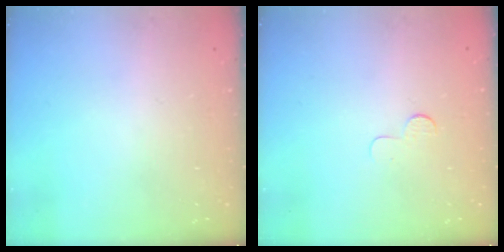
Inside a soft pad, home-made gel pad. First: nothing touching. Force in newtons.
{"total": 4.0, "press": 4.0, "slide": 0.4}